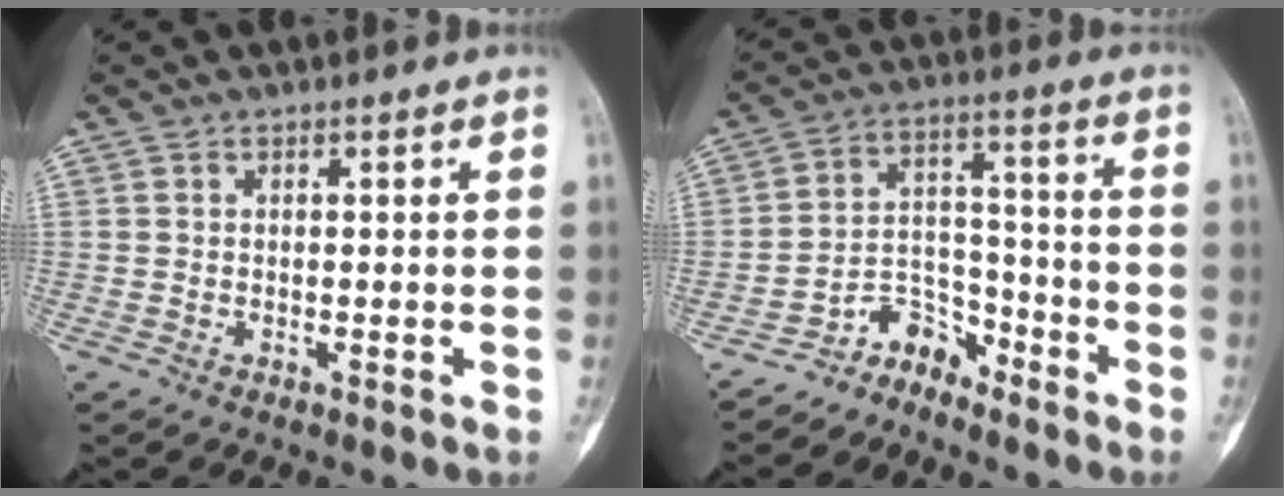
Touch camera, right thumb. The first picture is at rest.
{"total": 7.1, "force": [-6.1, 3.4, 0.9], "torque": [0.011, 0.080, -0.119]}